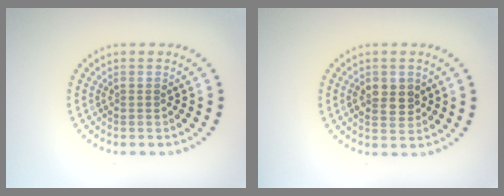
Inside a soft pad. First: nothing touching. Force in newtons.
{"total": 2.7, "press": 2.7, "slide": 0.4}